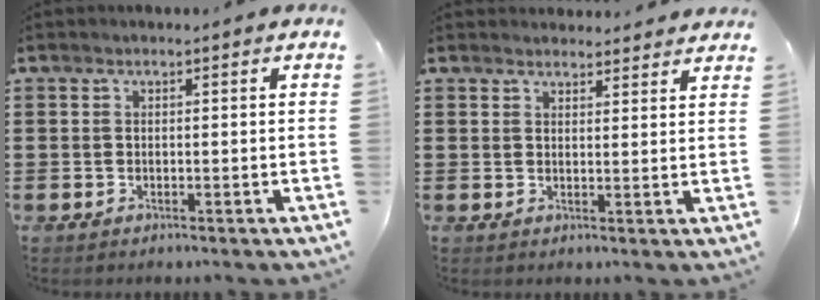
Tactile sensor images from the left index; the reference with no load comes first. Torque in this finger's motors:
{"motor_torque": [0.17, 0.10, -0.07, -0.03]}